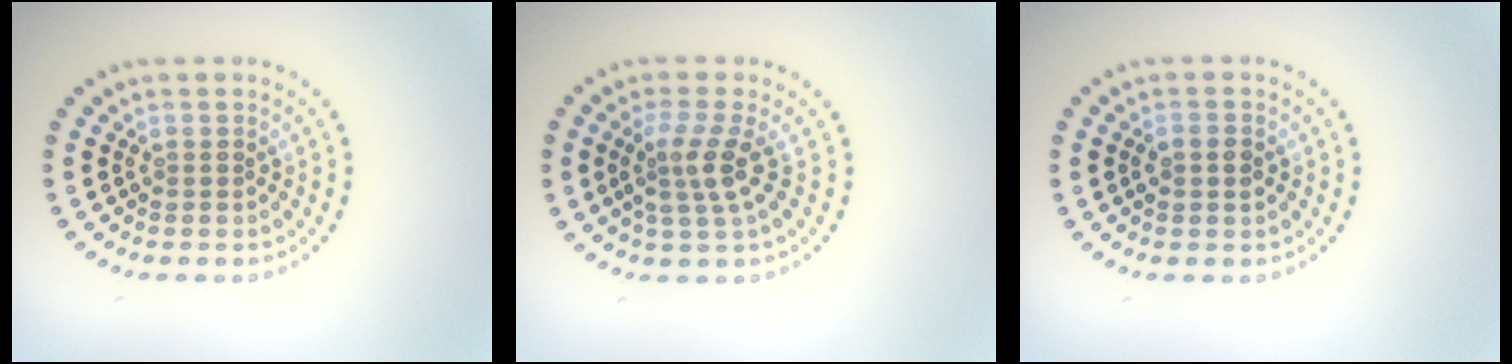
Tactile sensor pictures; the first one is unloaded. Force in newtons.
{"total": 3.0, "press": 2.3, "slide": 1.9}
{"total": 1.4, "press": 1.4, "slide": 0.2}